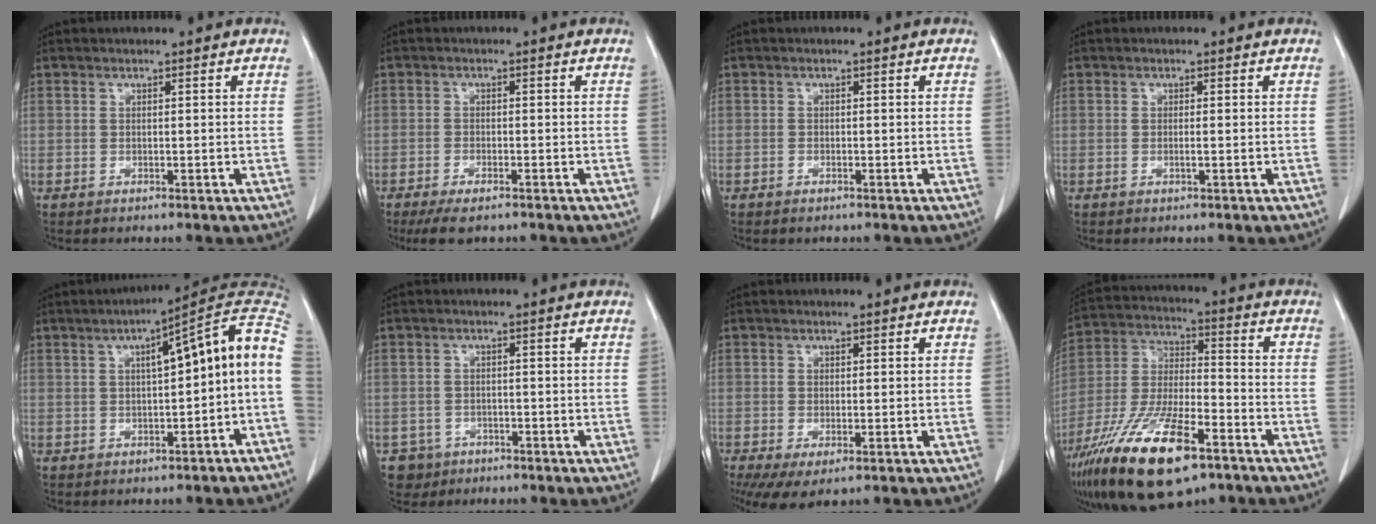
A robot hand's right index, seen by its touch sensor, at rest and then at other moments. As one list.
[{"total": 5.1, "force": [-3.9, 1.5, 2.9], "torque": [-0.045, -0.009, -0.061]}, {"total": 0.6, "force": [-0.5, 0.3, 0.2], "torque": [-0.005, -0.001, -0.005]}, {"total": 0.9, "force": [-0.2, -0.1, 0.8], "torque": [-0.016, -0.001, -0.003]}, {"total": 10.6, "force": [0.7, 0.6, 10.6], "torque": [-0.141, 0.040, 0.006]}, {"total": 4.1, "force": [-2.2, 3.5, -0.1], "torque": [0.007, 0.010, -0.034]}, {"total": 5.6, "force": [-2.8, 2.3, 4.2], "torque": [-0.077, -0.021, -0.044]}, {"total": 19.8, "force": [-11.9, 5.6, 14.8], "torque": [-0.302, -0.027, -0.216]}]